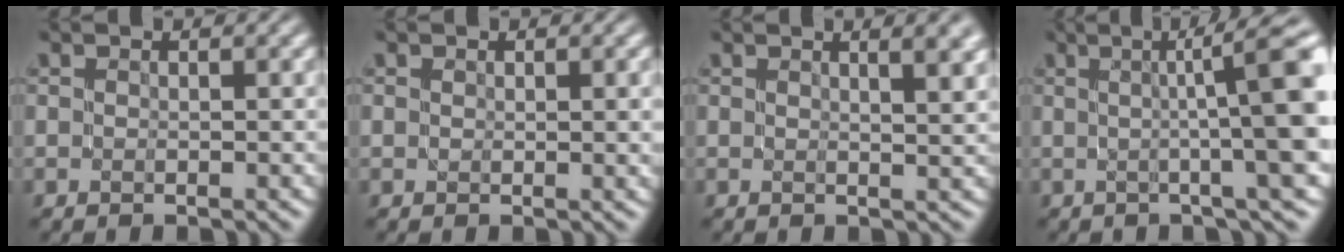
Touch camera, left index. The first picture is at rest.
{"total": 1.5, "force": [0.5, 0.6, 1.3], "torque": [-0.017, -0.002, 0.012]}
{"total": 4.8, "force": [2.5, 1.8, 3.6], "torque": [-0.018, 0.021, 0.012]}
{"total": 10.4, "force": [1.3, 1.8, 10.2], "torque": [-0.104, 0.017, 0.015]}